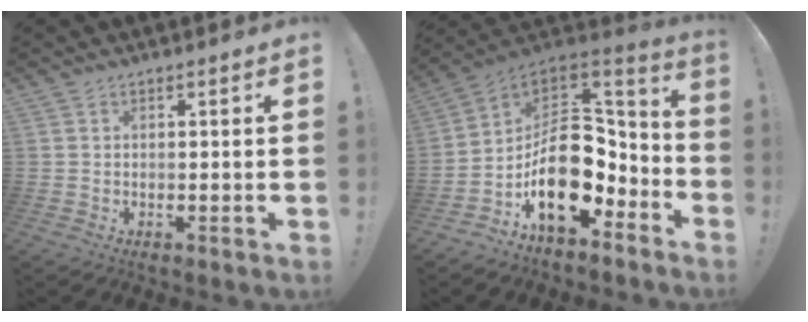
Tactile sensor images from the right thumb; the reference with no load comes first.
{"total": 22.0, "force": [-3.8, 14.7, 15.9], "torque": [-0.248, 0.017, -0.045]}